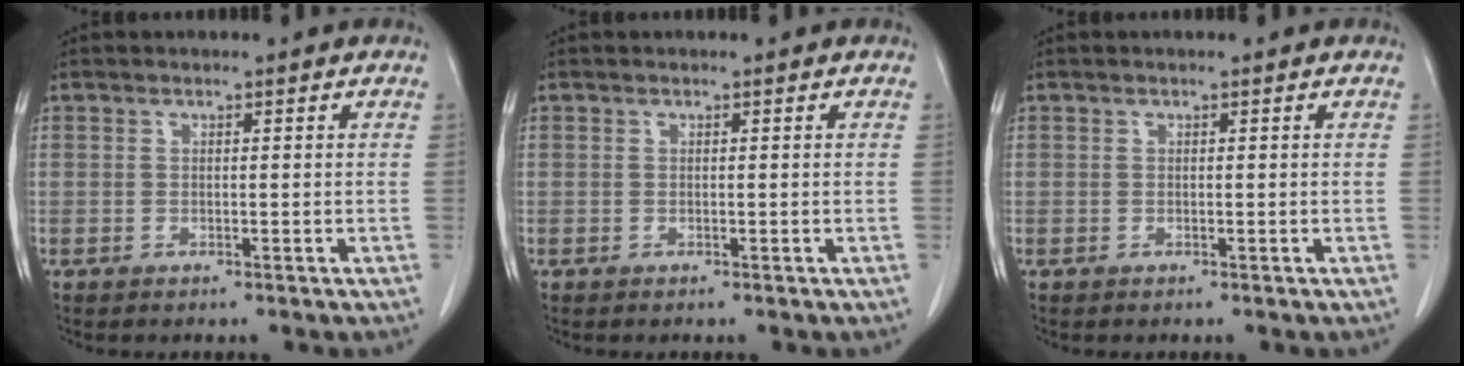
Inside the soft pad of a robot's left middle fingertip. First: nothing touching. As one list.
[{"total": 0.0}, {"total": 0.0}]